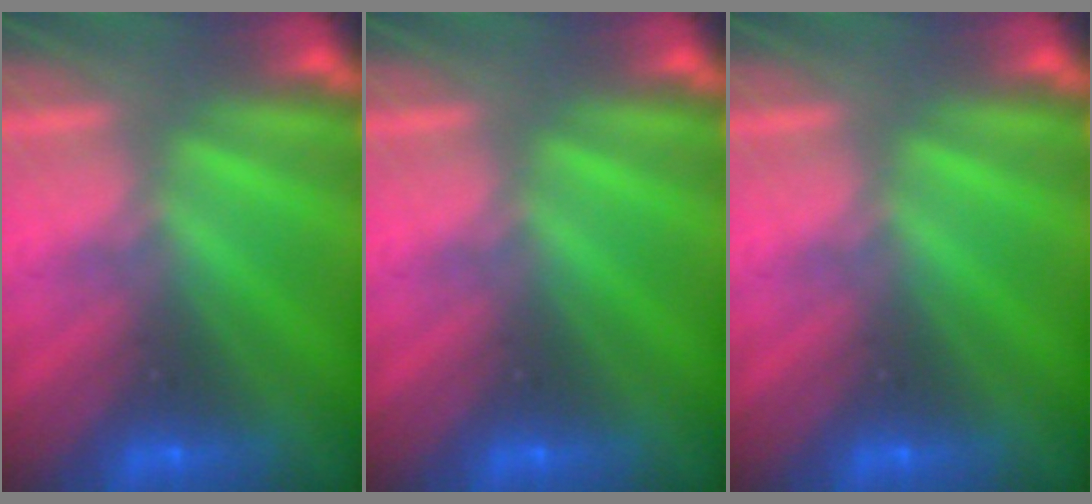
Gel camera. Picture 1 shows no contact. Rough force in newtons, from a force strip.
{"total": 0.0}
{"total": 0.0}